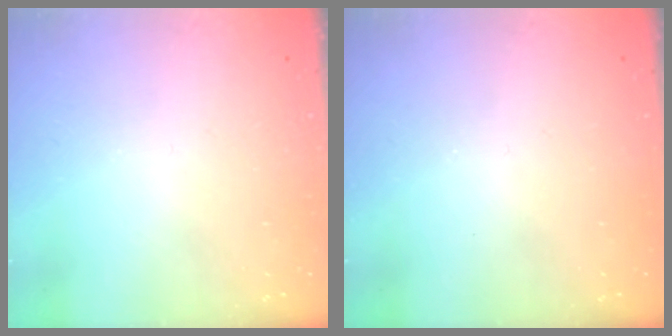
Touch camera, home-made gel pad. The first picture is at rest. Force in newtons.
{"total": 0.0}